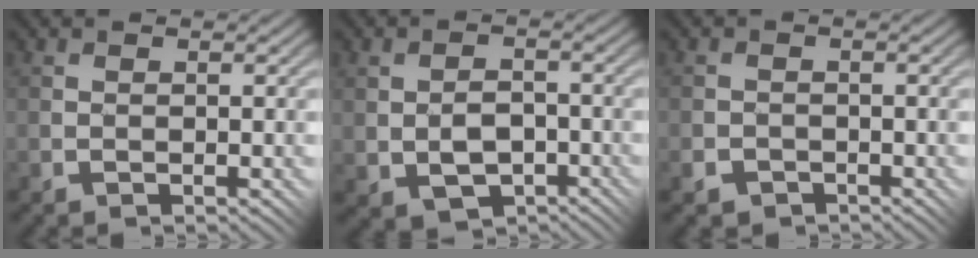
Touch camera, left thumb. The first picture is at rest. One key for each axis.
{"total": 5.3, "fx": -1.3, "fy": 3.6, "fz": 3.6, "tx": -0.081, "ty": -0.007, "tz": -0.023}
{"total": 1.9, "fx": -1.2, "fy": 1.4, "fz": 0.1, "tx": -0.001, "ty": 0.001, "tz": -0.024}